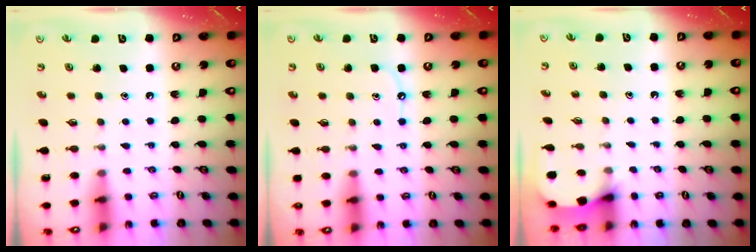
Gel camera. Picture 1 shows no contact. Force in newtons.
{"total": 6.8, "press": 6.7, "slide": 0.9}
{"total": 3.0, "press": 3.0, "slide": 0.4}